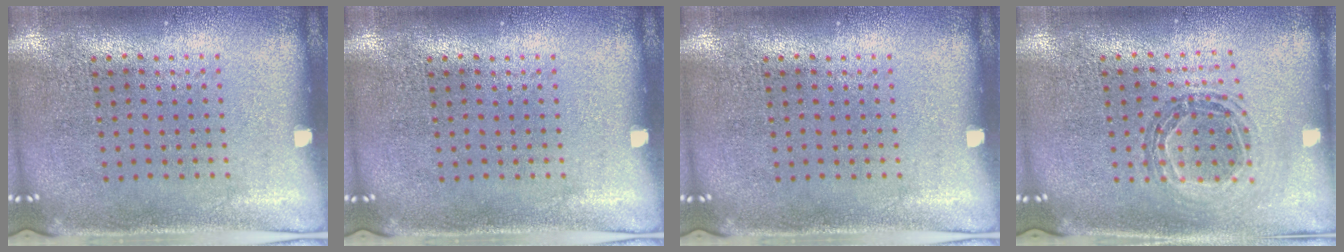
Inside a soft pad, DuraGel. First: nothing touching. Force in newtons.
{"total": 0.0}
{"total": 0.0}
{"total": 0.8, "press": 0.8, "slide": 0.1}